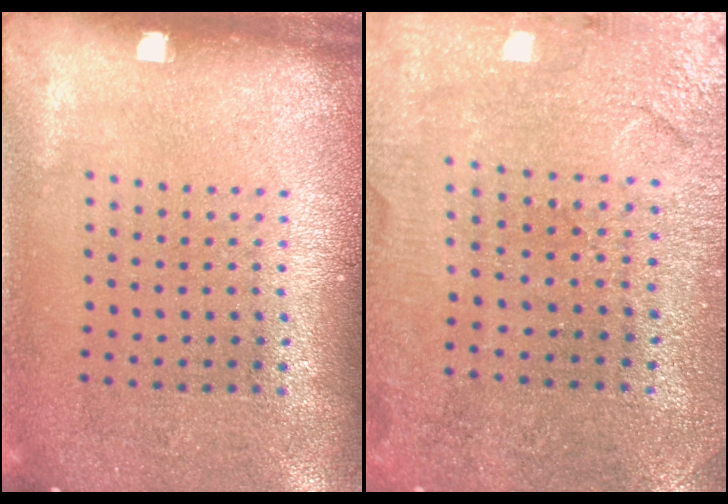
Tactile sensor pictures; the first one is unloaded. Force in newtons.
{"total": 1.3, "press": 1.3, "slide": 0.1}